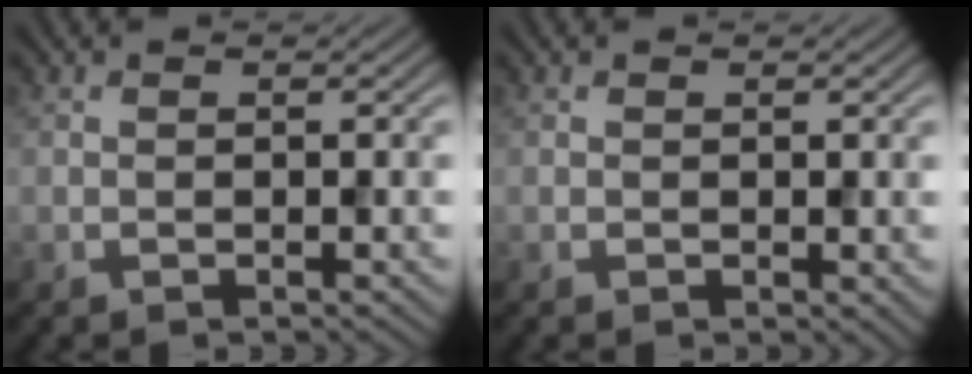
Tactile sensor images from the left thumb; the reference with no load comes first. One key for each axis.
{"total": 0.7, "fx": 0.1, "fy": 0.4, "fz": 0.5, "tx": -0.004, "ty": -0.002, "tz": 0.002}